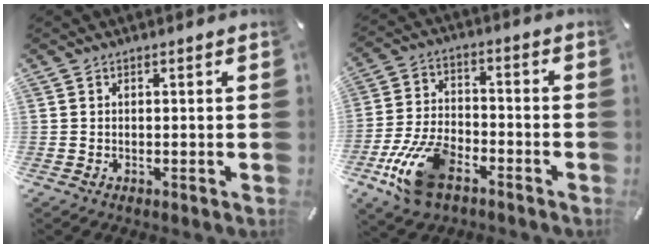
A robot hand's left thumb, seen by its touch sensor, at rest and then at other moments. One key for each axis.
{"total": 14.8, "fx": -8.0, "fy": 7.8, "fz": 9.7, "tx": -0.194, "ty": 0.038, "tz": -0.138}